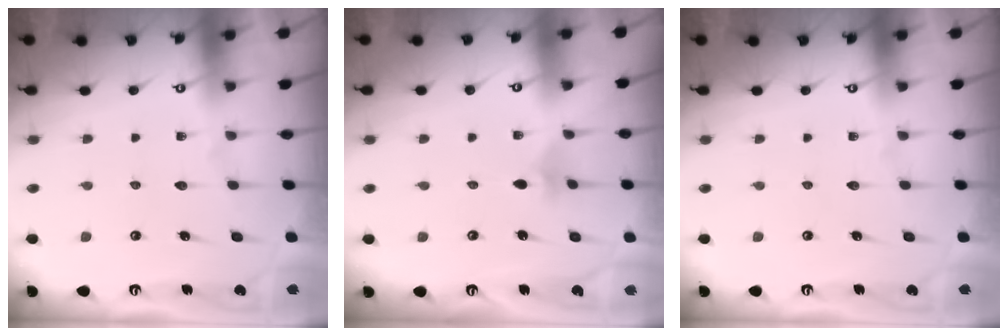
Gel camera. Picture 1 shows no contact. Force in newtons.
{"total": 2.2, "press": 2.2, "slide": 0.6}
{"total": 0.0}